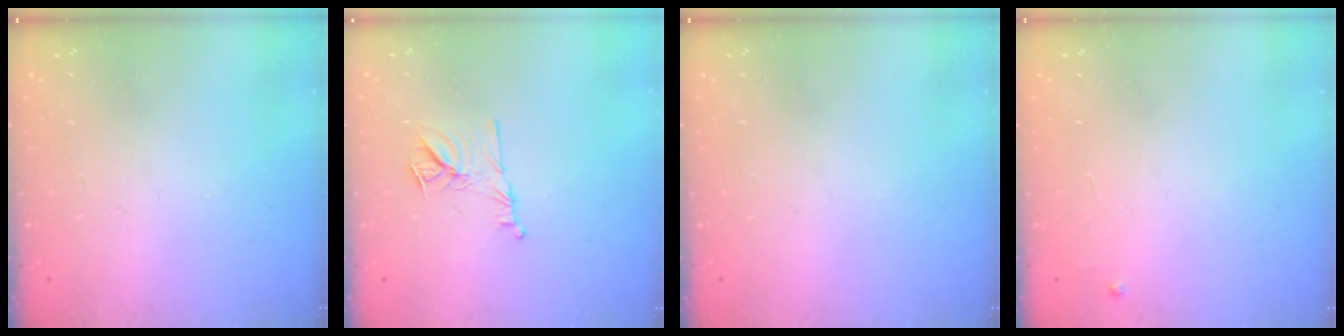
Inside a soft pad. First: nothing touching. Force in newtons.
{"total": 9.6, "press": 9.6, "slide": 0.9}
{"total": 0.0}
{"total": 2.4, "press": 2.4, "slide": 0.4}